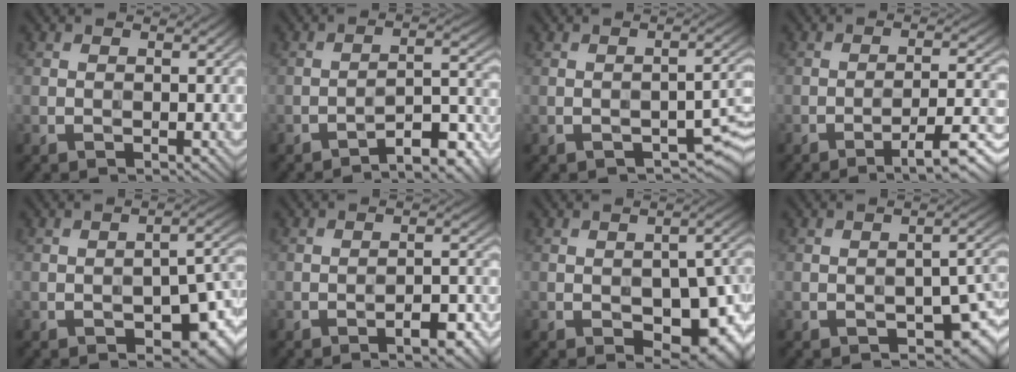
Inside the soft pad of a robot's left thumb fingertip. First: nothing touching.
{"total": 8.2, "force": [-6.5, 1.4, 4.8], "torque": [-0.061, 0.016, -0.098]}
{"total": 4.9, "force": [-2.7, 2.0, 3.5], "torque": [-0.039, 0.001, -0.032]}
{"total": 8.2, "force": [-5.2, 1.5, 6.2], "torque": [-0.098, 0.010, -0.075]}
{"total": 8.3, "force": [-4.0, 3.6, 6.3], "torque": [-0.080, -0.006, -0.055]}
{"total": 5.2, "force": [-3.1, 1.4, 3.9], "torque": [-0.053, 0.011, -0.043]}
{"total": 13.0, "force": [-4.7, 6.5, 10.2], "torque": [-0.118, -0.017, -0.062]}
{"total": 6.1, "force": [-3.1, 2.8, 4.5], "torque": [-0.052, 0.001, -0.040]}